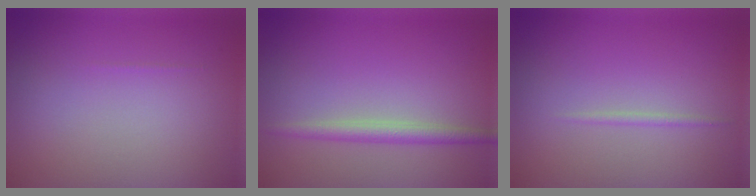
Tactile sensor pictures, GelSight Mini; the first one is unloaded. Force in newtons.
{"total": 2.2, "press": 2.2, "slide": 0.0}
{"total": 0.7, "press": 0.7, "slide": 0.1}